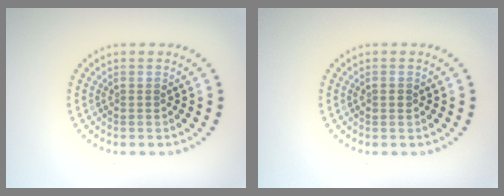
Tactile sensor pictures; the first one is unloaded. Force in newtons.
{"total": 1.0, "press": 0.9, "slide": 0.3}